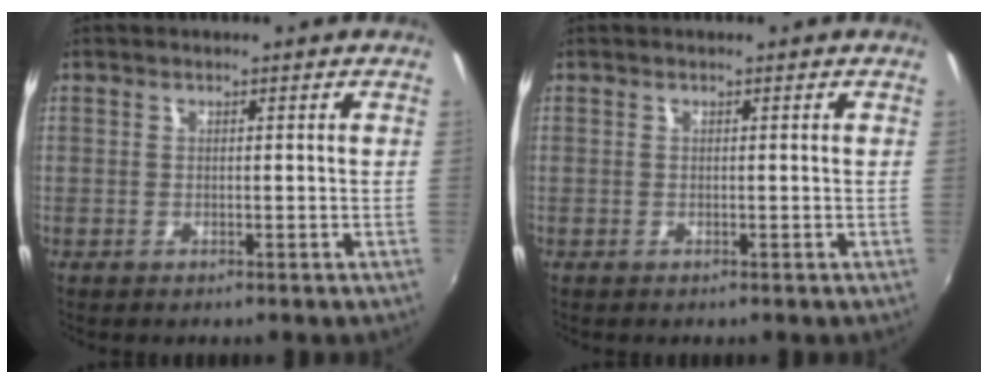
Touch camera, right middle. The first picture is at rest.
{"total": 0.0}